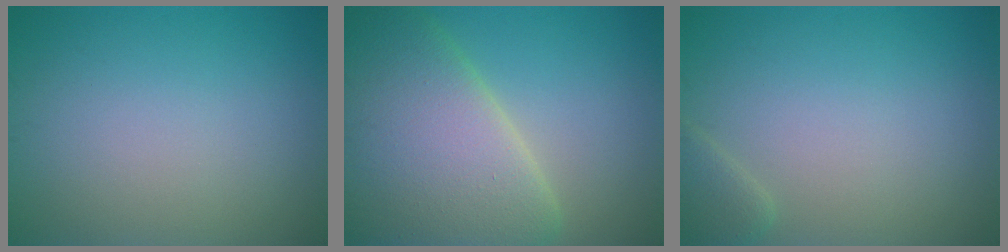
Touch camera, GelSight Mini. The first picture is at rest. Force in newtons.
{"total": 11.1, "press": 11.1, "slide": 0.6}
{"total": 1.6, "press": 1.6, "slide": 0.1}